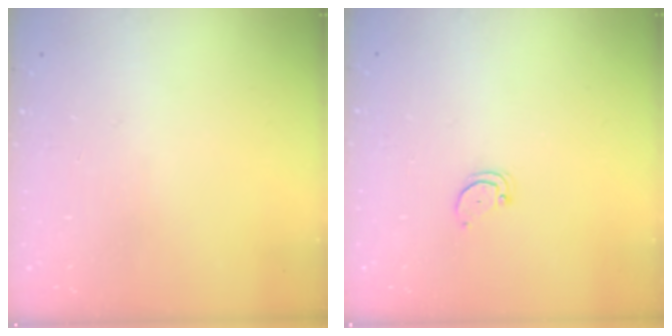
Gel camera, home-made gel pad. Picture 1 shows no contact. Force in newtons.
{"total": 2.7, "press": 2.7, "slide": 0.2}